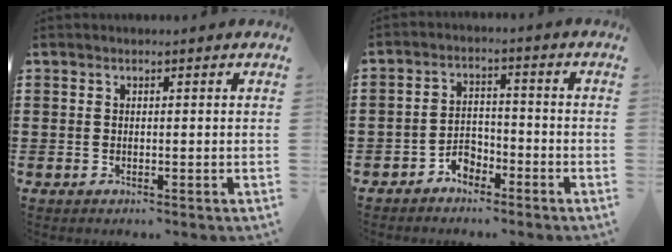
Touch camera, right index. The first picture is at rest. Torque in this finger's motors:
{"motor_torque": [2.14, 0.00, -0.05, -0.18]}